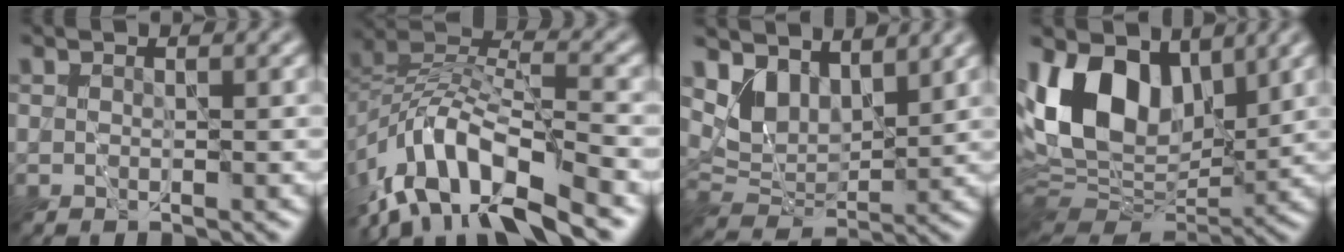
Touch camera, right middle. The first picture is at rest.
{"total": 10.7, "force": [-6.9, 4.4, 6.9], "torque": [-0.120, 0.012, -0.138]}
{"total": 4.0, "force": [3.1, 2.0, 1.7], "torque": [-0.047, -0.017, 0.057]}
{"total": 13.0, "force": [4.5, 8.3, 8.9], "torque": [-0.173, 0.016, 0.074]}